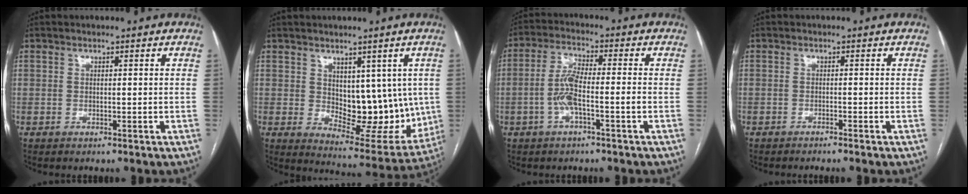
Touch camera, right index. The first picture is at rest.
{"total": 13.1, "force": [1.1, 7.3, 10.9], "torque": [-0.130, -0.005, 0.043]}
{"total": 6.1, "force": [-1.8, 1.0, 5.8], "torque": [-0.126, 0.017, -0.034]}
{"total": 1.6, "force": [-1.4, -0.3, 0.8], "torque": [-0.013, 0.004, -0.020]}